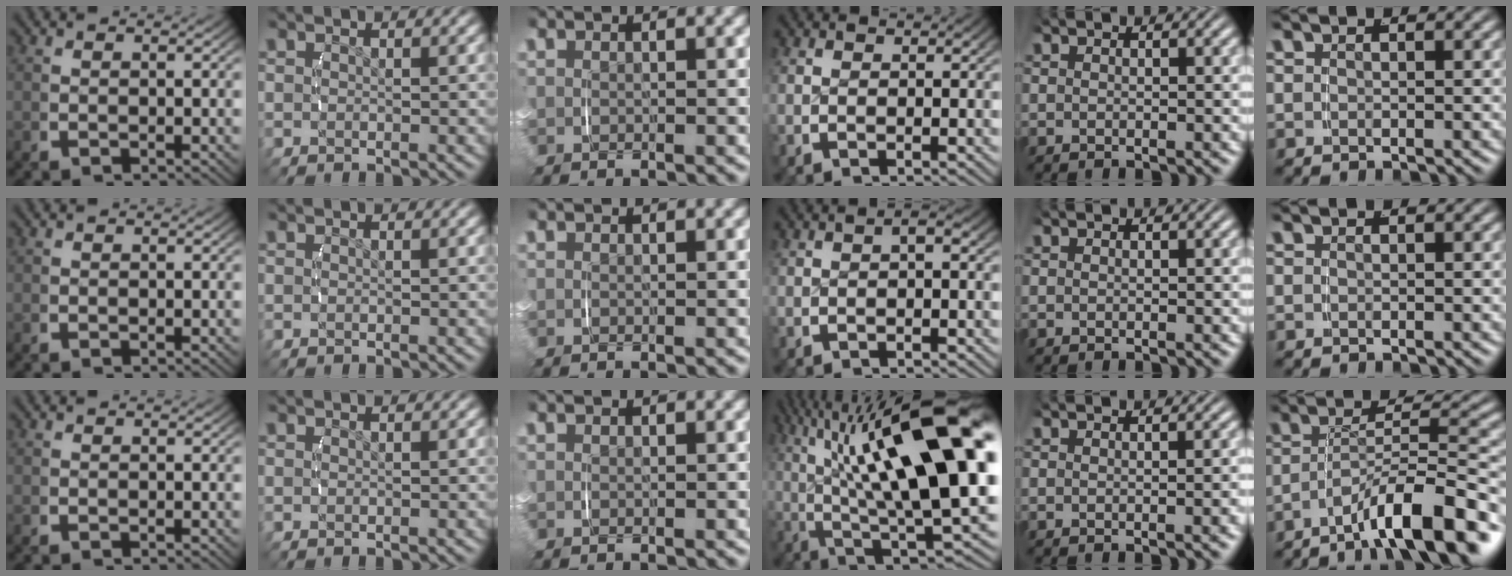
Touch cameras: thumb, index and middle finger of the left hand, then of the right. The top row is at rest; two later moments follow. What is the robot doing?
{"motion": "lift_and_place", "object": "dispenser bottle"}